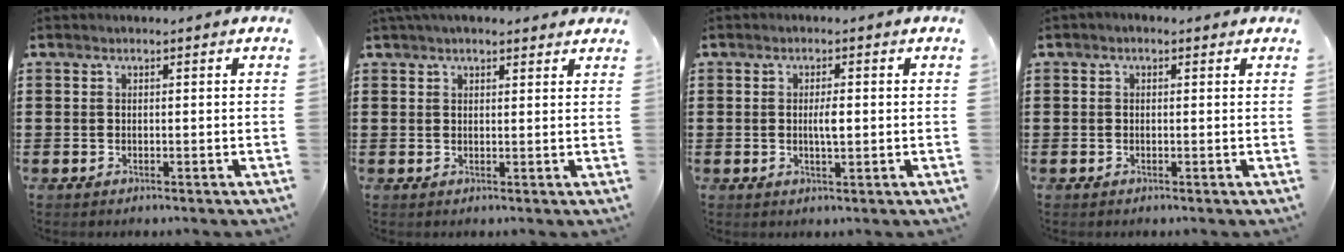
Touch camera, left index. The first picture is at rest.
{"total": 2.9, "force": [2.4, 1.1, 1.2], "torque": [-0.029, 0.004, 0.044]}
{"total": 2.7, "force": [0.0, 0.8, 2.6], "torque": [-0.050, 0.000, -0.001]}
{"total": 0.7, "force": [-0.3, 0.6, 0.3], "torque": [-0.008, 0.003, -0.007]}